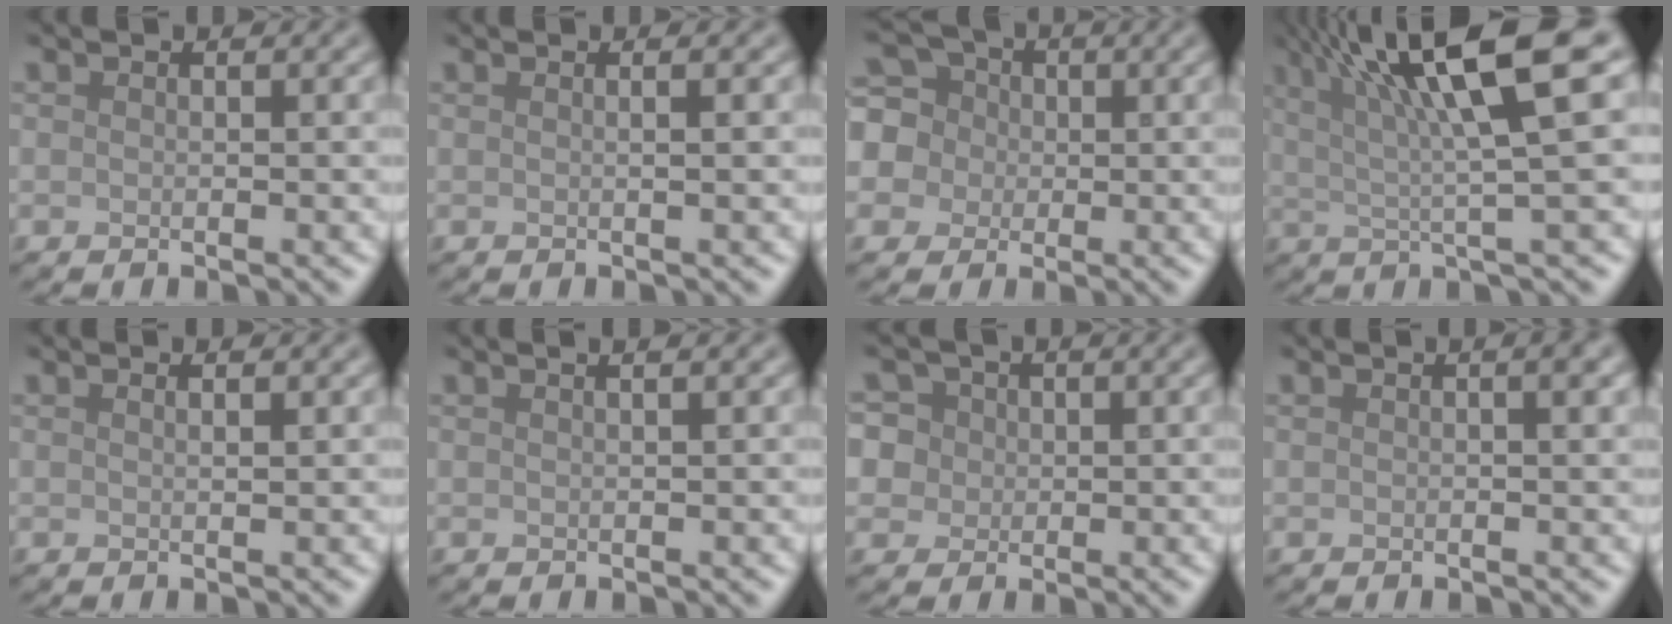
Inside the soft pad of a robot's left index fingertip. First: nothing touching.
{"total": 1.8, "force": [0.2, 0.7, 1.6], "torque": [-0.016, 0.006, -0.011]}
{"total": 8.8, "force": [1.7, 7.8, 3.6], "torque": [-0.082, 0.039, -0.005]}
{"total": 10.9, "force": [4.0, 1.9, 10.0], "torque": [-0.139, 0.022, 0.062]}
{"total": 1.1, "force": [0.5, 0.4, 0.9], "torque": [-0.006, 0.001, 0.002]}
{"total": 2.8, "force": [1.4, 1.4, 2.0], "torque": [-0.003, 0.009, -0.014]}
{"total": 8.1, "force": [3.3, 6.6, 3.3], "torque": [-0.063, 0.035, 0.024]}
{"total": 2.2, "force": [0.6, 0.7, 2.0], "torque": [-0.019, 0.006, 0.004]}